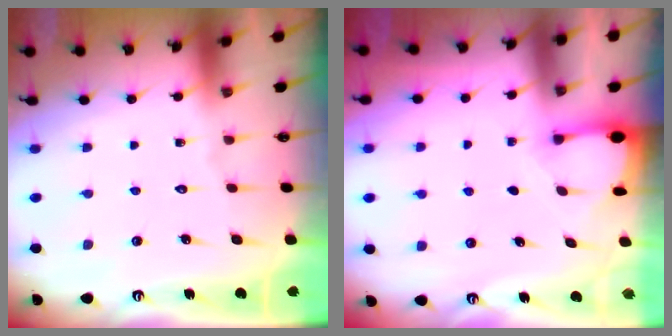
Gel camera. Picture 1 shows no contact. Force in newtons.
{"total": 2.0, "press": 2.0, "slide": 0.4}